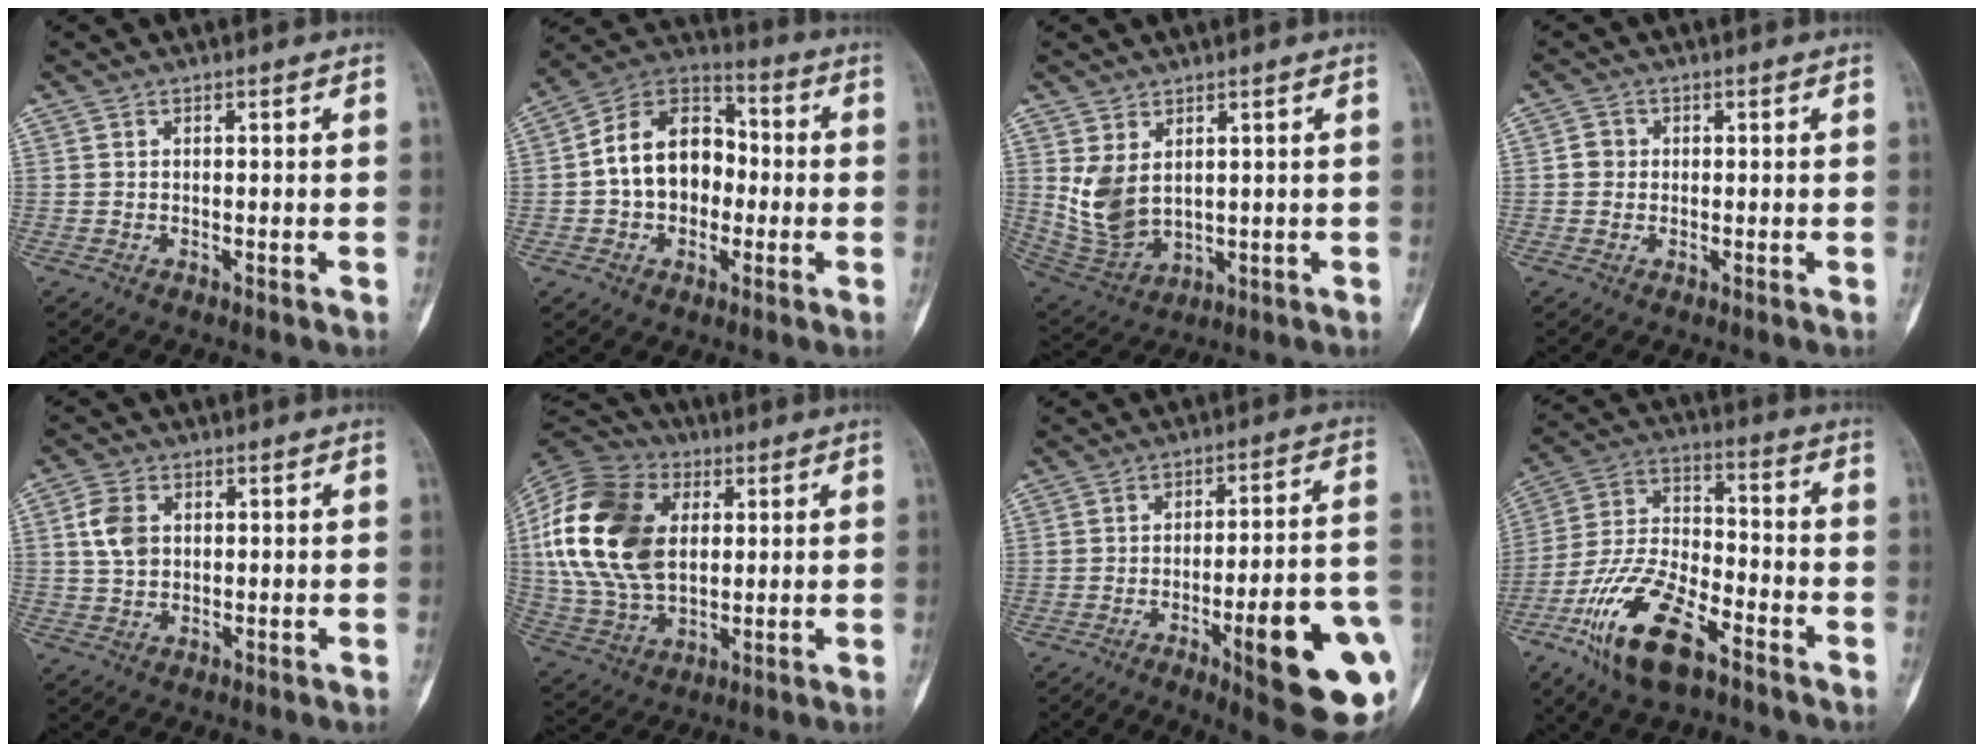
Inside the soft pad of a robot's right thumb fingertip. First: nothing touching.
{"total": 15.2, "force": [-0.6, 11.2, 10.2], "torque": [-0.138, 0.039, -0.020]}
{"total": 8.9, "force": [2.1, 5.8, 6.4], "torque": [-0.122, -0.018, 0.067]}
{"total": 2.2, "force": [0.0, 2.1, 0.7], "torque": [0.000, 0.006, -0.002]}
{"total": 5.8, "force": [1.2, 4.2, 3.8], "torque": [-0.070, 0.000, 0.021]}
{"total": 24.1, "force": [4.4, 16.3, 17.1], "torque": [-0.343, 0.000, 0.081]}
{"total": 20.1, "force": [-6.4, 4.4, 18.5], "torque": [-0.202, 0.018, -0.074]}
{"total": 17.8, "force": [-9.8, 7.5, 12.7], "torque": [-0.245, 0.051, -0.186]}